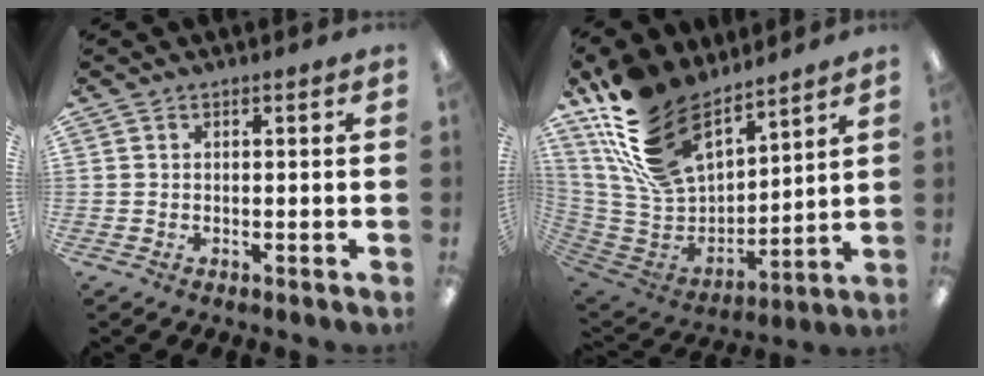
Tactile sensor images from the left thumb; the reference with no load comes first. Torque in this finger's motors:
{"motor_torque": [2.16, 2.18, 1.38, -1.39, 0.55]}